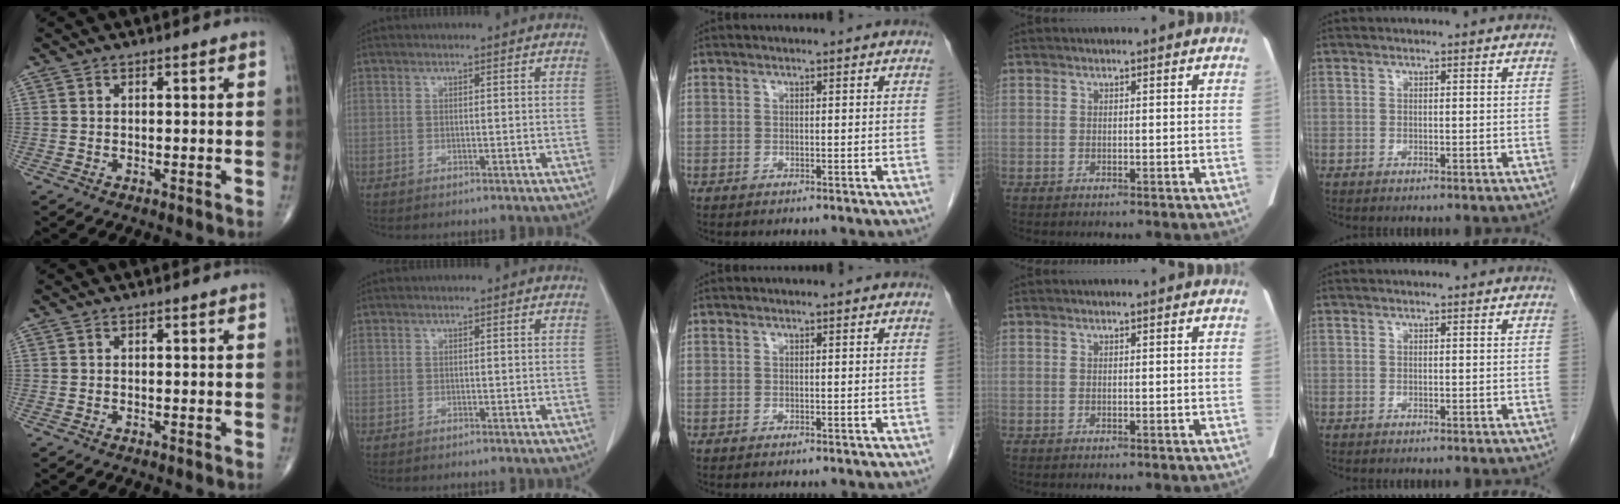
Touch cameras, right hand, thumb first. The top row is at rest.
{}